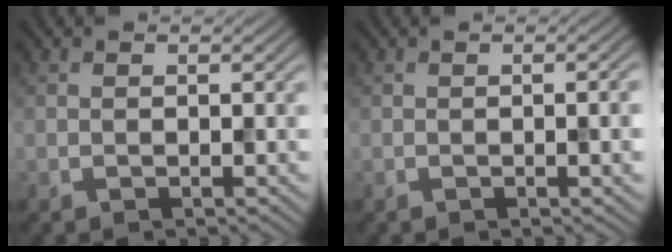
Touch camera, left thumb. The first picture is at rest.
{"total": 3.4, "force": [-0.2, 0.9, 3.2], "torque": [-0.043, 0.003, -0.004]}